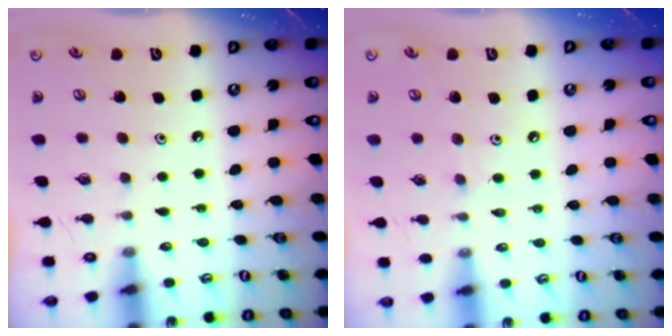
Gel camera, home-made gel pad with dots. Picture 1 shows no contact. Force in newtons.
{"total": 3.6, "press": 3.6, "slide": 0.6}